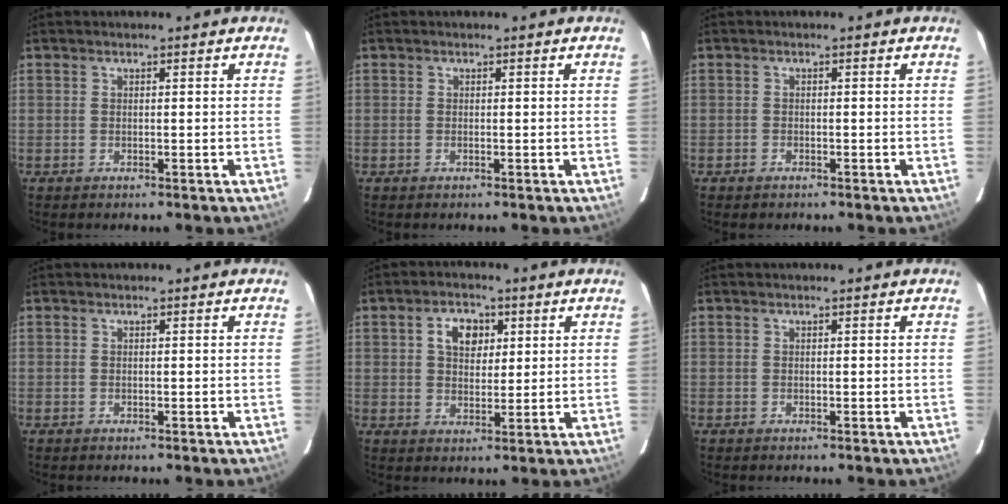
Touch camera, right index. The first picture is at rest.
{"total": 0.0}
{"total": 0.9, "force": [-0.7, 0.5, 0.1], "torque": [-0.004, 0.002, -0.013]}
{"total": 0.0}
{"total": 5.9, "force": [2.1, 4.1, 3.7], "torque": [-0.056, 0.017, 0.038]}
{"total": 0.0}